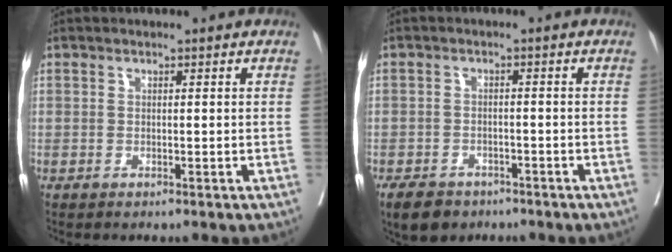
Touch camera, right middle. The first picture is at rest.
{"total": 6.8, "force": [-5.2, 3.6, 2.4], "torque": [-0.041, -0.002, -0.080]}